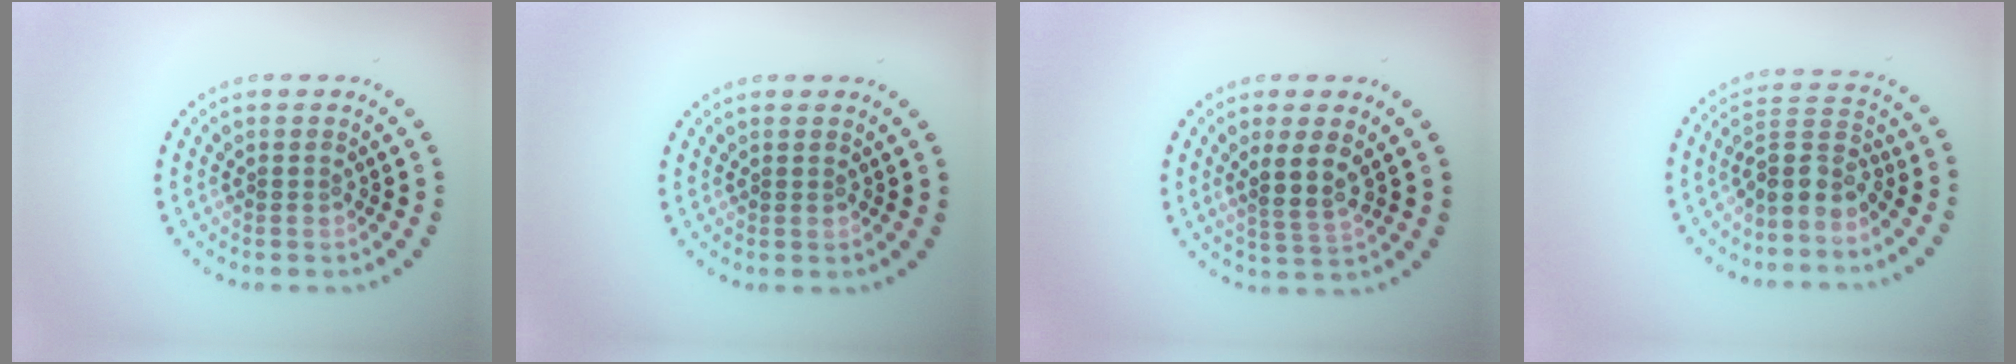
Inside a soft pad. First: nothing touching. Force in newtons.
{"total": 0.0}
{"total": 2.5, "press": 2.0, "slide": 1.5}
{"total": 3.1, "press": 2.6, "slide": 1.8}